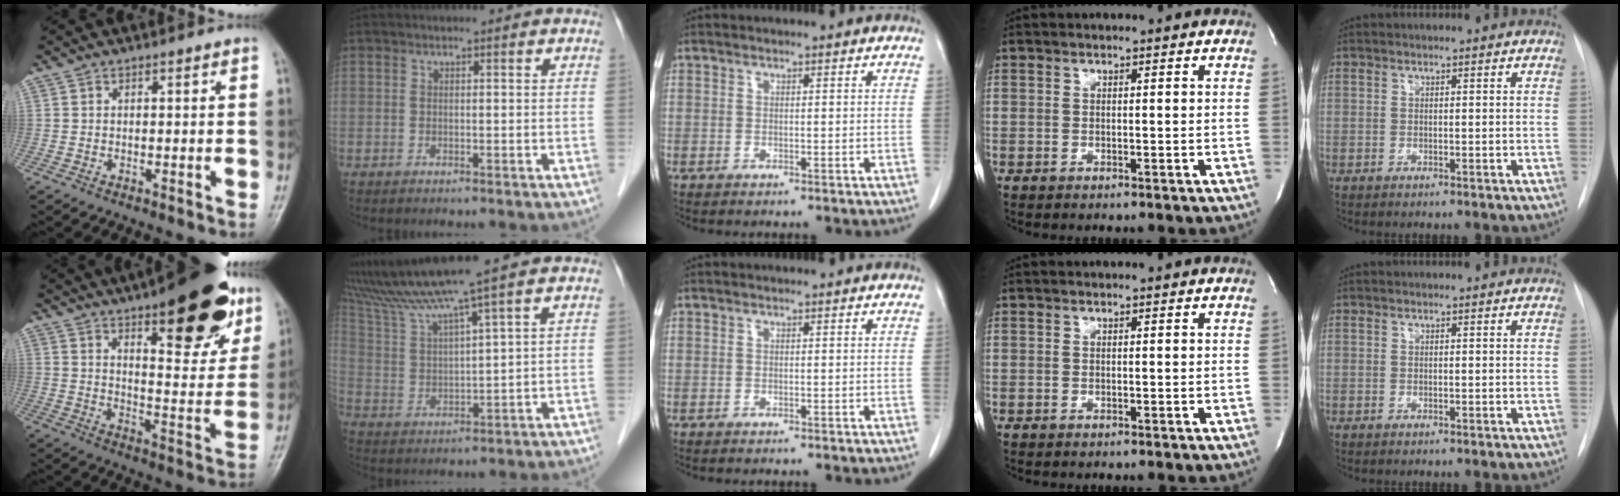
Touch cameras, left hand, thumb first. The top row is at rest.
{"thumb": {"total": 22.2, "force": [12.9, 7.6, 16.4], "torque": [-0.181, -0.052, 0.184]}, "index": {"total": 11.6, "force": [9.1, -2.2, 6.8], "torque": [-0.128, 0.016, 0.171]}}